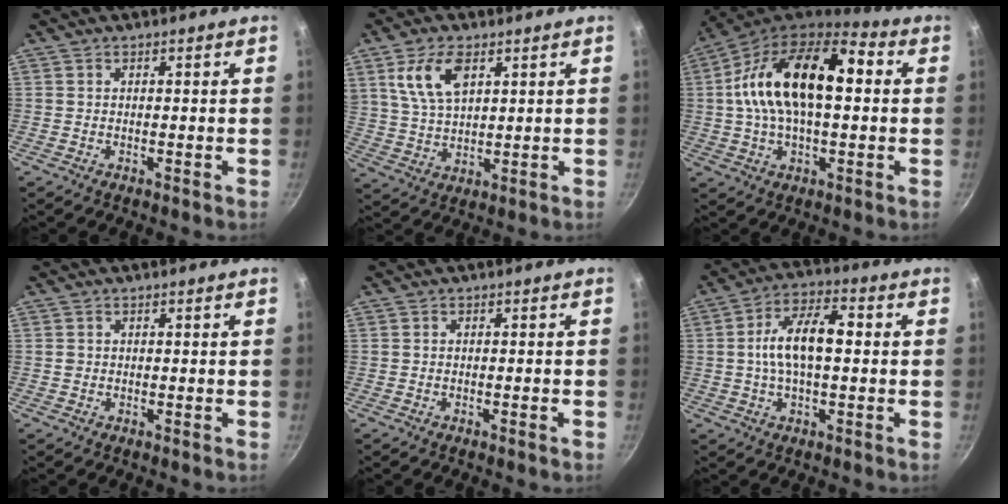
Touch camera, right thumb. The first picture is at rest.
{"total": 9.8, "force": [4.4, 5.2, 7.1], "torque": [-0.132, -0.015, 0.091]}
{"total": 21.6, "force": [3.1, 11.4, 18.0], "torque": [-0.296, 0.030, 0.033]}
{"total": 0.7, "force": [0.0, 0.7, 0.2], "torque": [0.000, 0.000, -0.002]}
{"total": 0.9, "force": [-0.5, 0.1, 0.8], "torque": [-0.019, 0.005, -0.010]}
{"total": 11.4, "force": [0.7, 5.6, 9.9], "torque": [-0.165, 0.026, 0.001]}